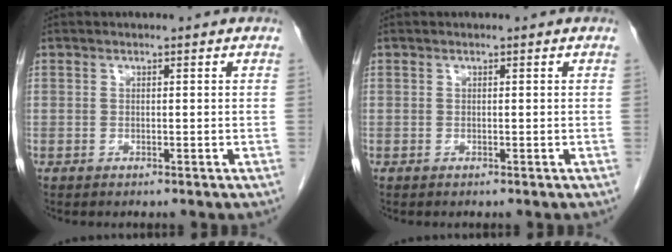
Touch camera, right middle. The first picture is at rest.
{"total": 0.0}